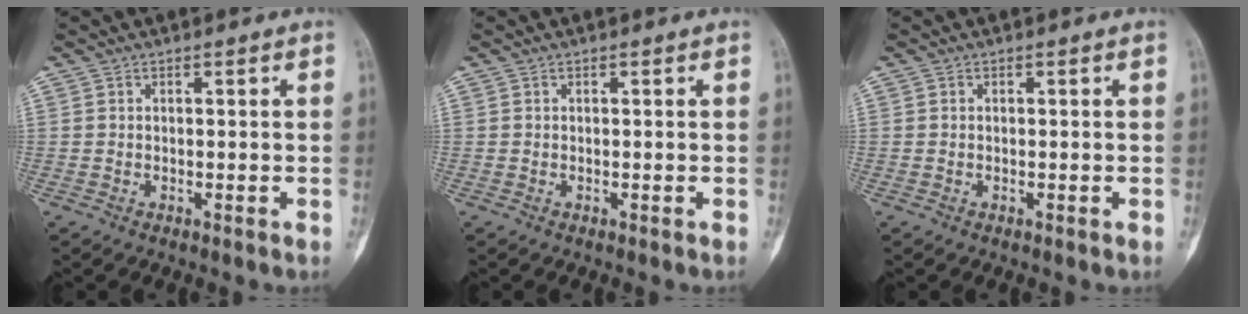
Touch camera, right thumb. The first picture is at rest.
{"total": 0.0}
{"total": 0.0}